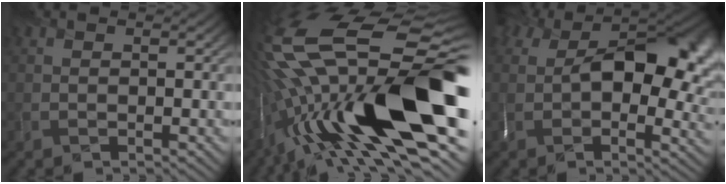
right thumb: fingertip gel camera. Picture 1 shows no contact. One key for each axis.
{"total": 22.1, "fx": -5.4, "fy": 8.0, "fz": 19.8, "tx": -0.373, "ty": -0.035, "tz": -0.097}
{"total": 16.5, "fx": 2.9, "fy": 10.8, "fz": 12.2, "tx": -0.151, "ty": -0.006, "tz": 0.060}